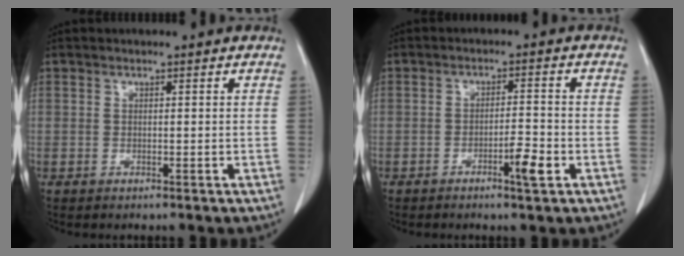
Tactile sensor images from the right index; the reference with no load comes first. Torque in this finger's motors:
{"motor_torque": [0.08, -0.04, 0.04, 0.02]}